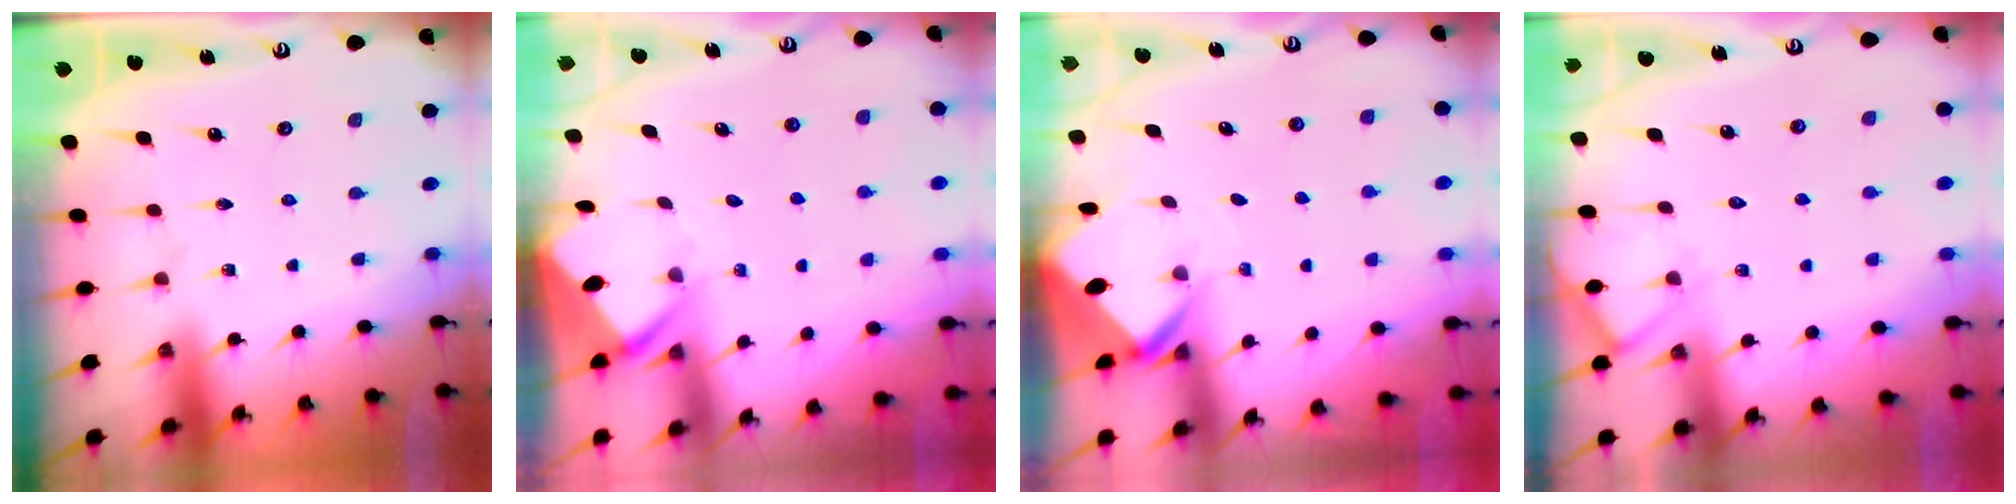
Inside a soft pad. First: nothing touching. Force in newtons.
{"total": 3.7, "press": 3.7, "slide": 0.3}
{"total": 3.4, "press": 3.4, "slide": 0.2}
{"total": 7.2, "press": 7.1, "slide": 0.8}